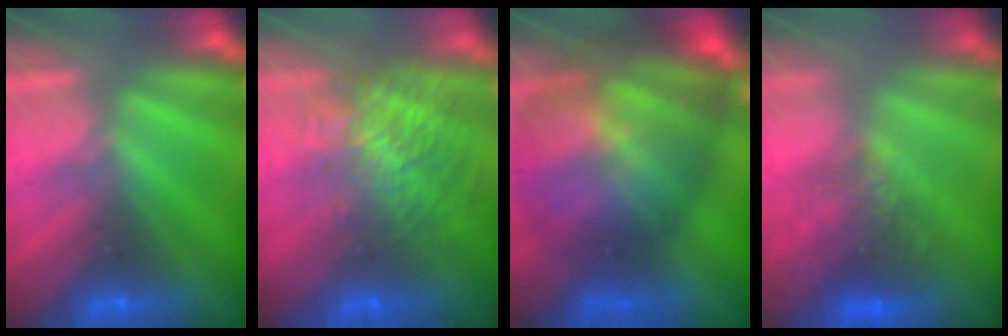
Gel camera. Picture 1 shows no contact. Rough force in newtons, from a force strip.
{"total": 7.4}
{"total": 10.5}
{"total": 7.3}